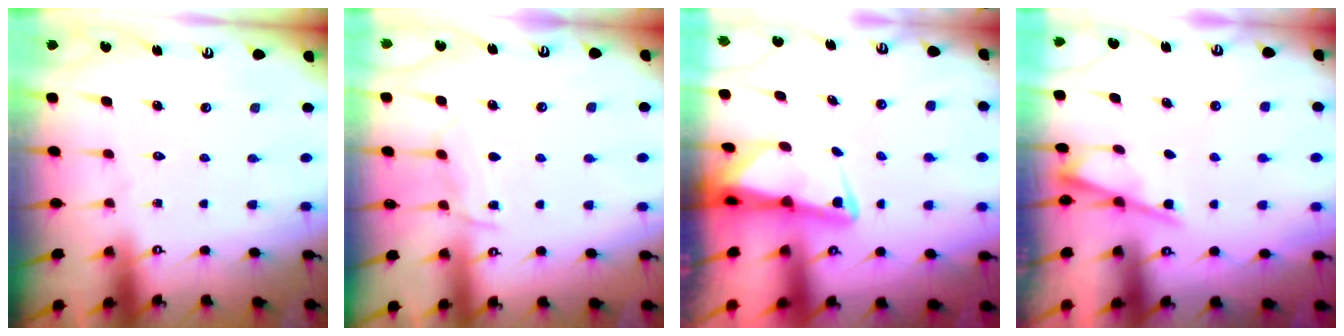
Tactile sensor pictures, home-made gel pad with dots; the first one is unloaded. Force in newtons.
{"total": 7.1, "press": 7.1, "slide": 0.8}
{"total": 2.5, "press": 2.5, "slide": 0.5}
{"total": 2.9, "press": 2.8, "slide": 0.4}